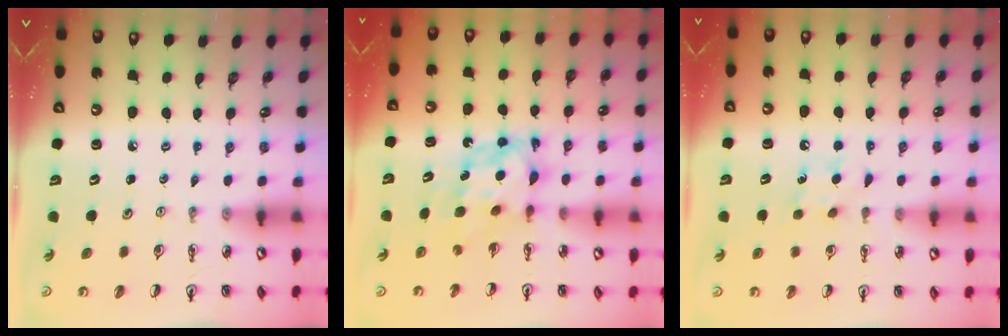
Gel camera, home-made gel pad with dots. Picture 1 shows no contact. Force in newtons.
{"total": 6.8, "press": 6.8, "slide": 0.2}
{"total": 6.2, "press": 6.1, "slide": 0.7}